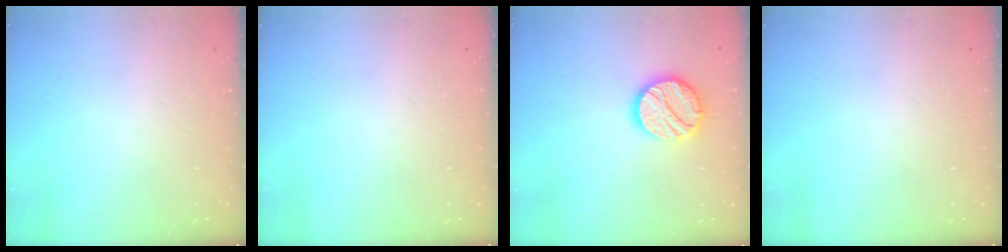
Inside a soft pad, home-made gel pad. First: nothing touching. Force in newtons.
{"total": 0.0}
{"total": 13.9, "press": 13.8, "slide": 0.9}
{"total": 0.0}